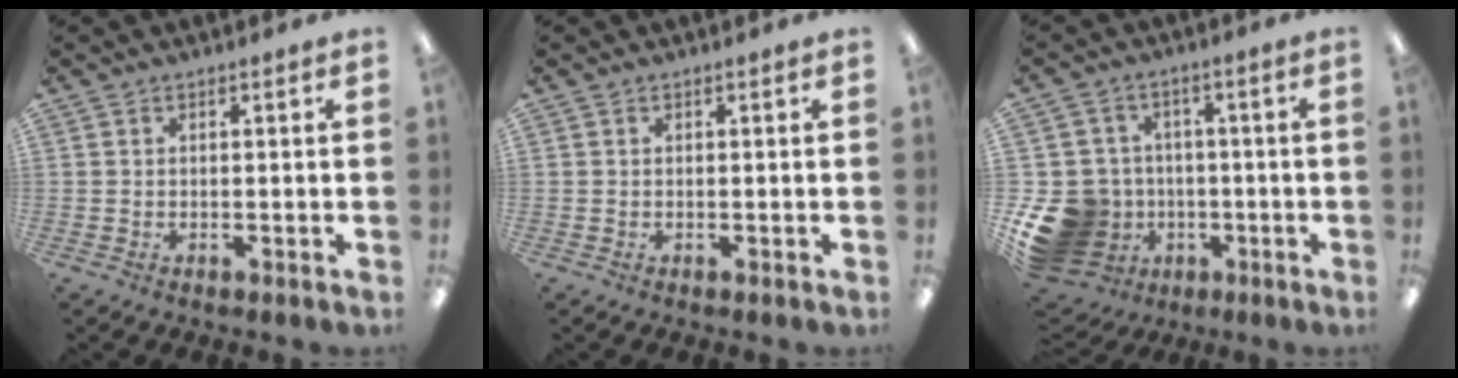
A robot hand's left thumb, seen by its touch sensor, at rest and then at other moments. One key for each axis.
{"total": 0.0}
{"total": 14.9, "fx": -4.5, "fy": 13.0, "fz": 5.7, "tx": -0.136, "ty": 0.030, "tz": -0.063}